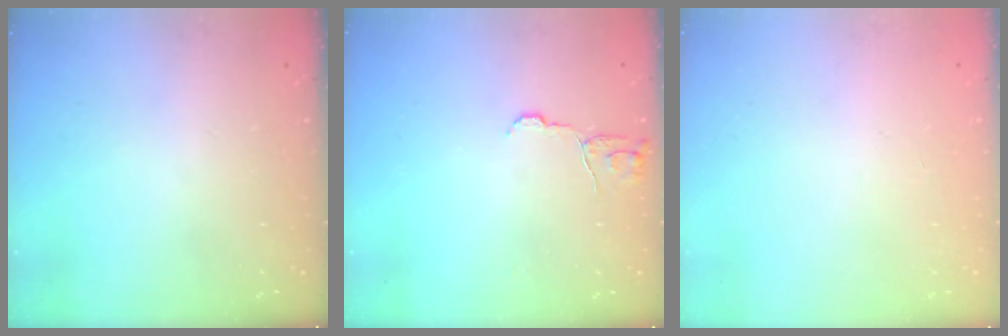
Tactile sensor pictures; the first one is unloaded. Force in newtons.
{"total": 5.9, "press": 5.9, "slide": 0.5}
{"total": 0.0}